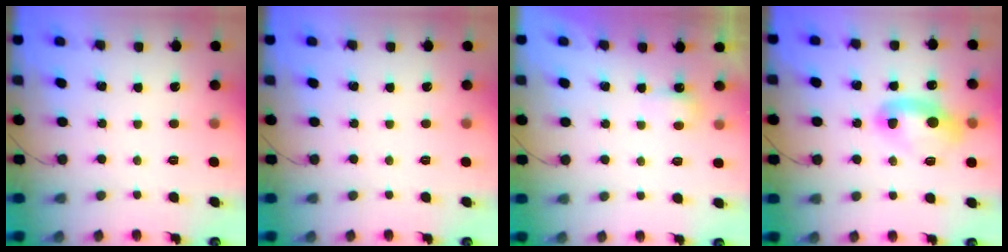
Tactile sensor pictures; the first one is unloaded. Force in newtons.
{"total": 0.0}
{"total": 3.2, "press": 3.2, "slide": 0.7}
{"total": 9.9, "press": 9.8, "slide": 1.0}